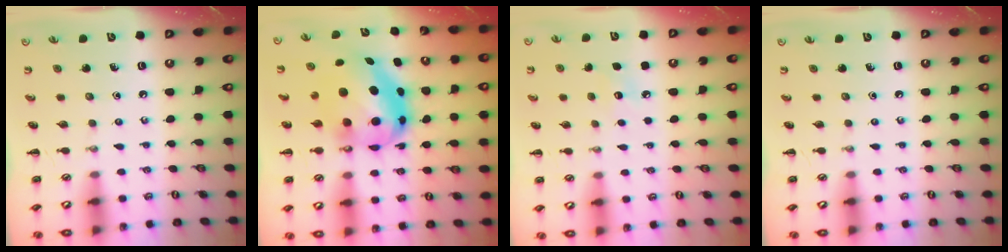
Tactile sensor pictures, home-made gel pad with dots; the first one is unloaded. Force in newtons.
{"total": 11.7, "press": 11.4, "slide": 2.6}
{"total": 5.9, "press": 5.7, "slide": 1.4}
{"total": 0.0}